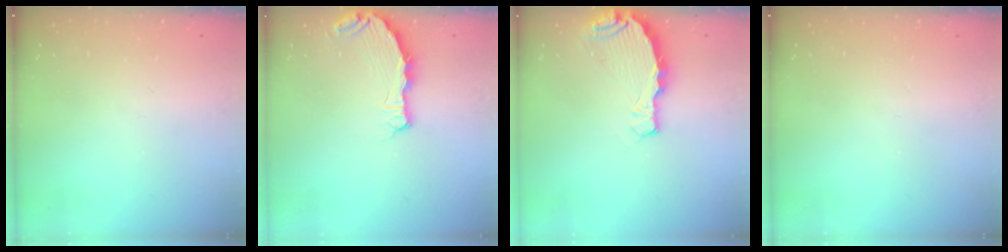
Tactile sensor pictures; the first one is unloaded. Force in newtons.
{"total": 6.5, "press": 5.2, "slide": 3.9}
{"total": 5.7, "press": 5.7, "slide": 0.4}
{"total": 0.0}